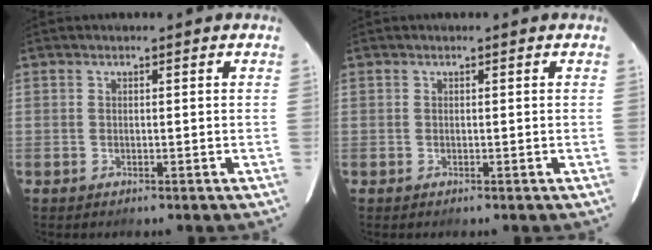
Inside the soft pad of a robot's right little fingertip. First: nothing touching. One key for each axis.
{"total": 0.0}